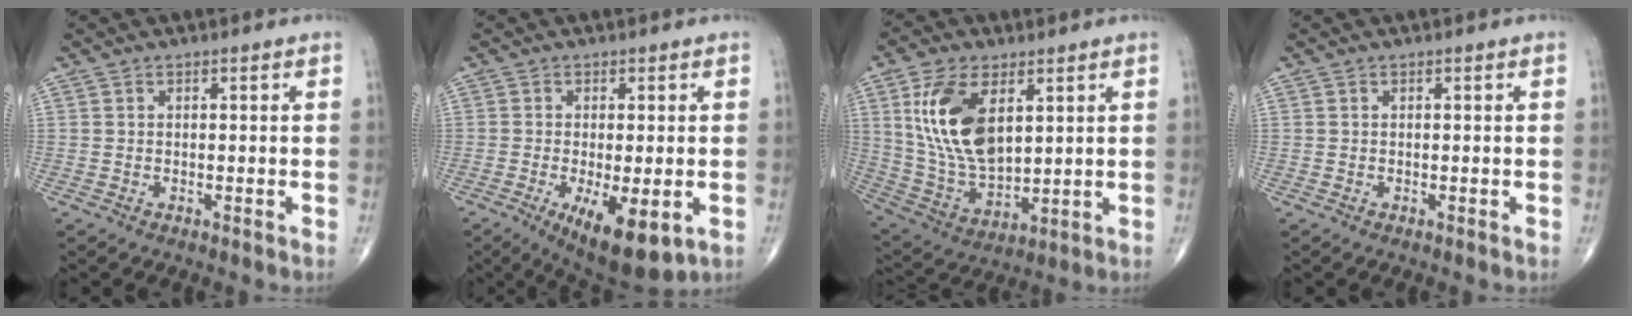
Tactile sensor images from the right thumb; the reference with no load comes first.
{"total": 11.1, "force": [-3.9, 4.0, 9.6], "torque": [-0.145, -0.018, -0.053]}
{"total": 16.4, "force": [5.2, 8.8, 12.8], "torque": [-0.242, -0.022, 0.111]}
{"total": 0.0}